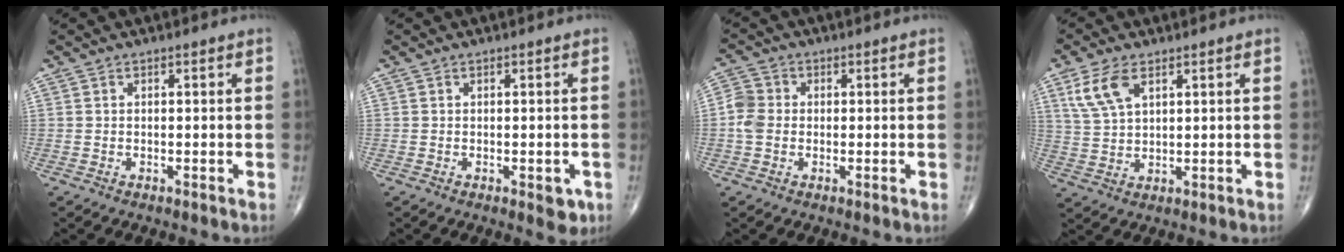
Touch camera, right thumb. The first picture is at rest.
{"total": 2.9, "force": [-1.0, 1.4, 2.3], "torque": [-0.011, -0.001, -0.008]}
{"total": 4.3, "force": [-0.4, 3.6, 2.3], "torque": [-0.049, 0.009, -0.015]}
{"total": 7.3, "force": [3.5, 3.7, 5.2], "torque": [-0.106, -0.006, 0.077]}